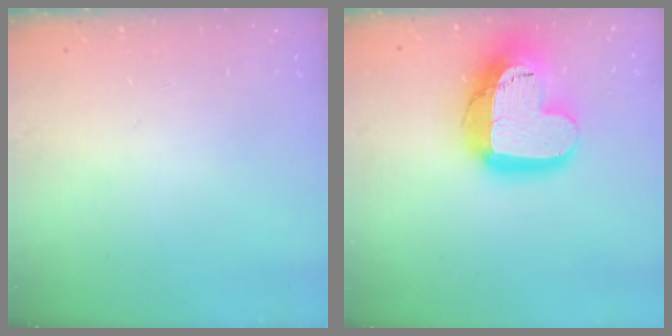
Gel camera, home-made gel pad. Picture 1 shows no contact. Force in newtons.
{"total": 20.1, "press": 20.0, "slide": 1.6}